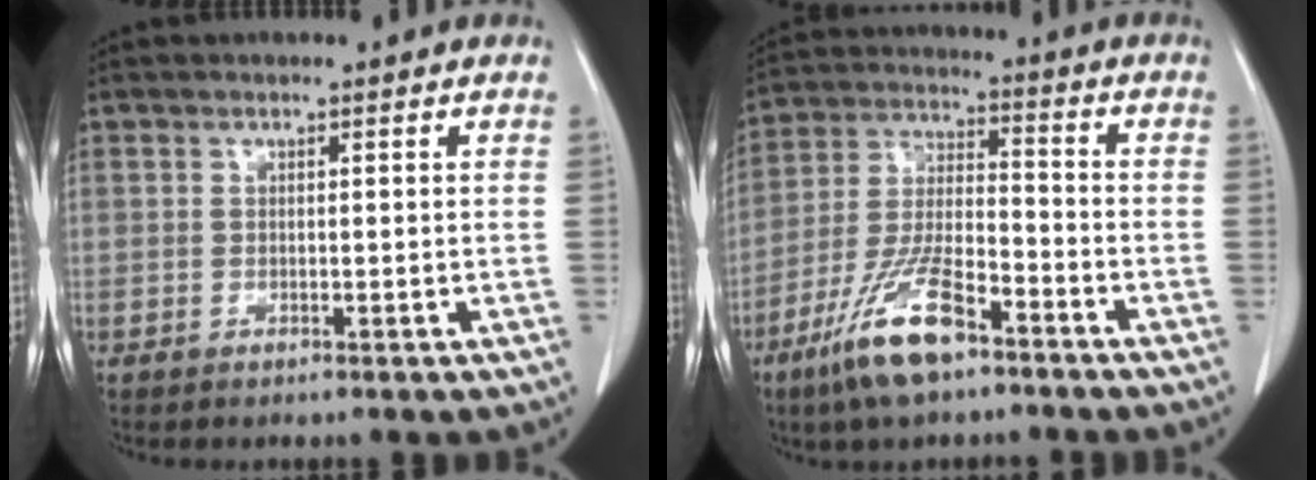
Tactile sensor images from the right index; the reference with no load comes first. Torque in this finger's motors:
{"motor_torque": [0.83, -0.85, 0.08, -0.01]}